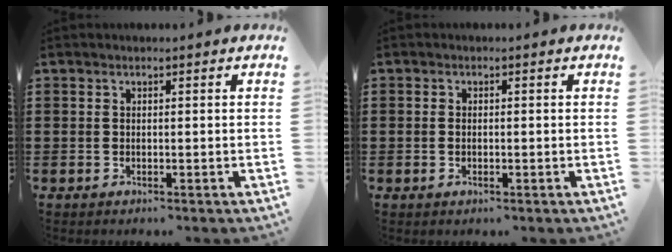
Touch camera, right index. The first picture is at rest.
{"total": 1.1, "force": [-0.2, 0.5, 0.9], "torque": [-0.020, 0.001, -0.004]}